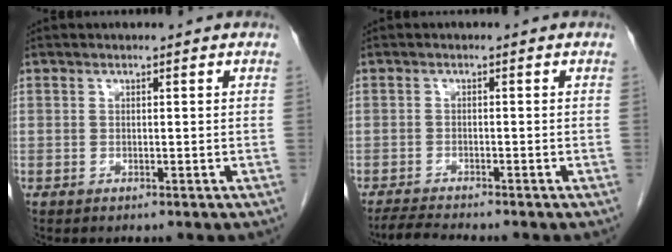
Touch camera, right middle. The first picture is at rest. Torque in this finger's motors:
{"motor_torque": [0.30, -0.26, -0.01, 0.01]}